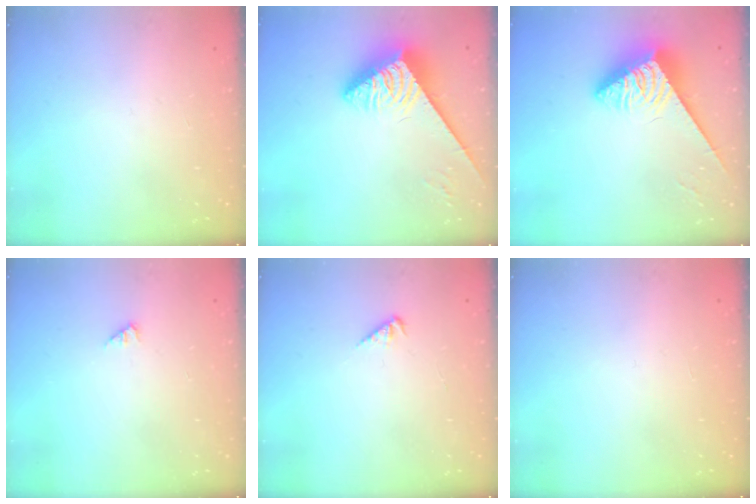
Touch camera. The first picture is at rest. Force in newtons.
{"total": 3.9, "press": 3.8, "slide": 0.8}
{"total": 5.1, "press": 5.1, "slide": 0.2}
{"total": 0.9, "press": 0.8, "slide": 0.2}
{"total": 2.1, "press": 2.1, "slide": 0.2}
{"total": 0.0}